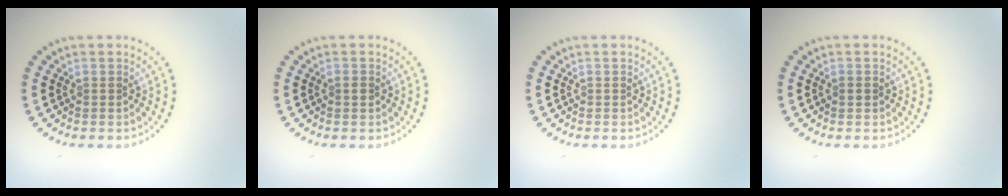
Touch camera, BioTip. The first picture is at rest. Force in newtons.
{"total": 0.9, "press": 0.9, "slide": 0.0}
{"total": 0.0}
{"total": 0.9, "press": 0.9, "slide": 0.1}